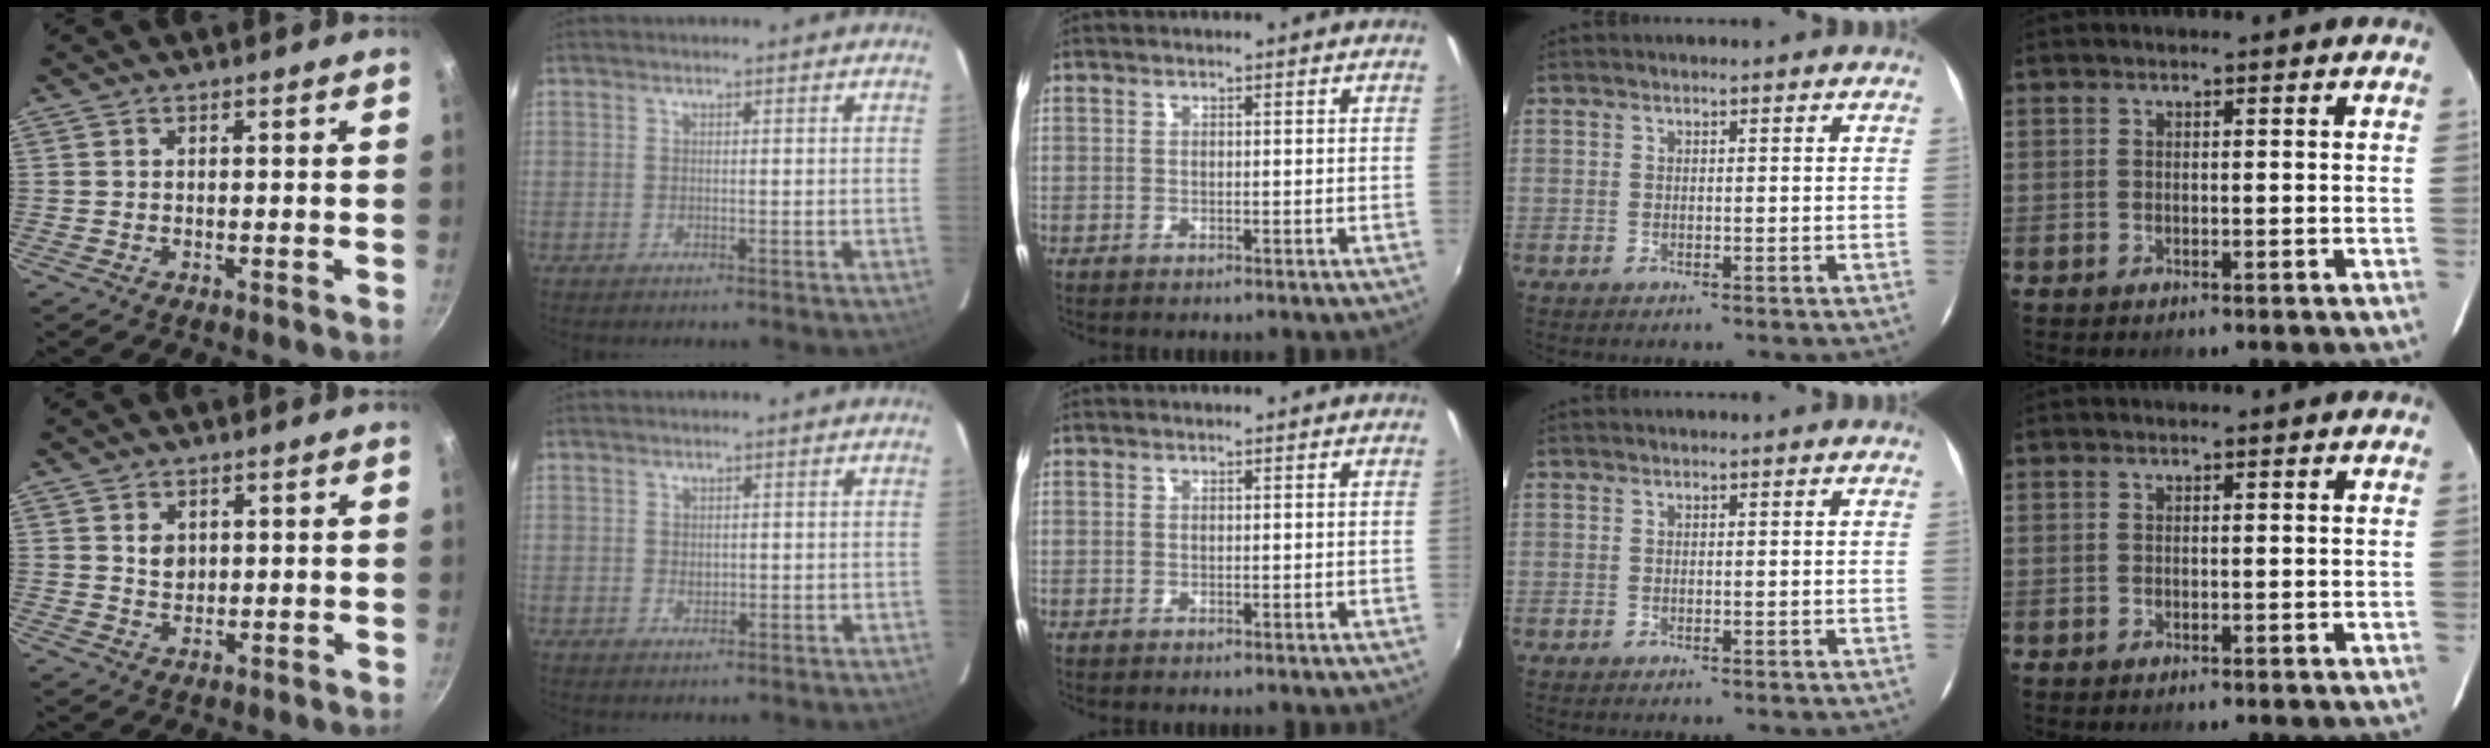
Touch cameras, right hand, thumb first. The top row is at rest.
{"thumb": {"total": 3.1, "force": [0.8, 2.4, 1.7], "torque": [-0.021, -0.005, 0.016]}, "index": {"total": 1.2, "force": [0.2, 1.1, 0.6], "torque": [-0.008, 0.002, 0.004]}}